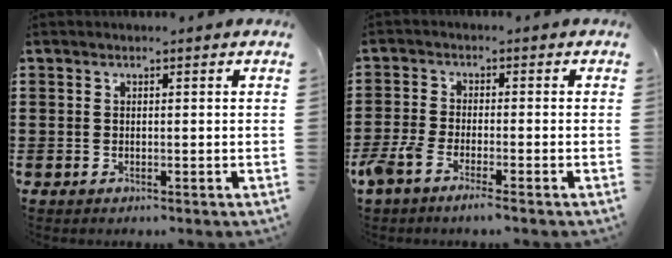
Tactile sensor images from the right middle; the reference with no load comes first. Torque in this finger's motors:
{"motor_torque": [1.09, -0.47, 0.31, 0.14]}